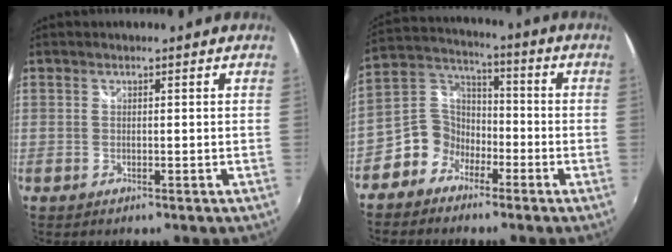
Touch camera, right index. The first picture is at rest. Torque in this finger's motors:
{"motor_torque": [0.08, 0.01, -0.20, -0.07]}